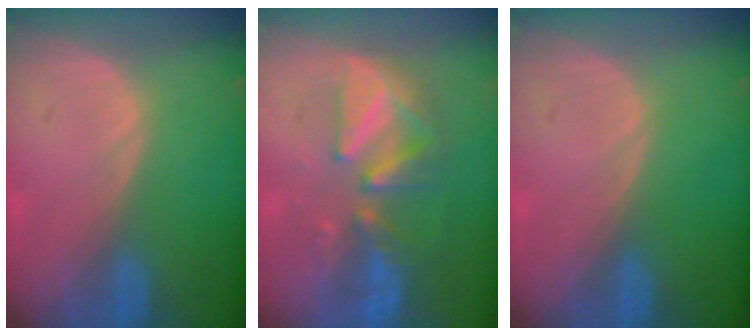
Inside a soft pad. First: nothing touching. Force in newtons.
{"total": 8.0, "press": 7.9, "slide": 1.5}
{"total": 0.0}